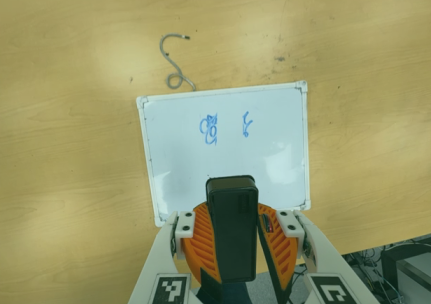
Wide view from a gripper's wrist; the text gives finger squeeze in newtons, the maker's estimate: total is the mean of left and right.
{"total": 10.0, "left": 10.1, "right": 9.8}